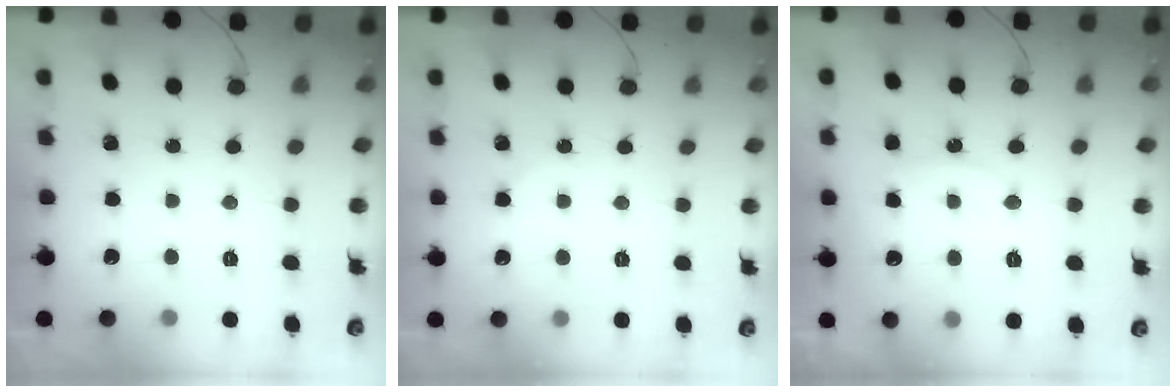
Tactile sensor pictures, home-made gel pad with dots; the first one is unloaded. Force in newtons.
{"total": 3.0, "press": 2.6, "slide": 1.5}
{"total": 7.7, "press": 7.7, "slide": 0.3}